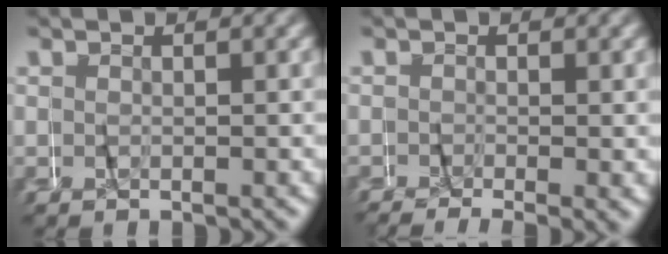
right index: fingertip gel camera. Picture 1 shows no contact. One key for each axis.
{"total": 2.5, "fx": -1.4, "fy": 1.0, "fz": 1.8, "tx": -0.021, "ty": -0.004, "tz": -0.023}